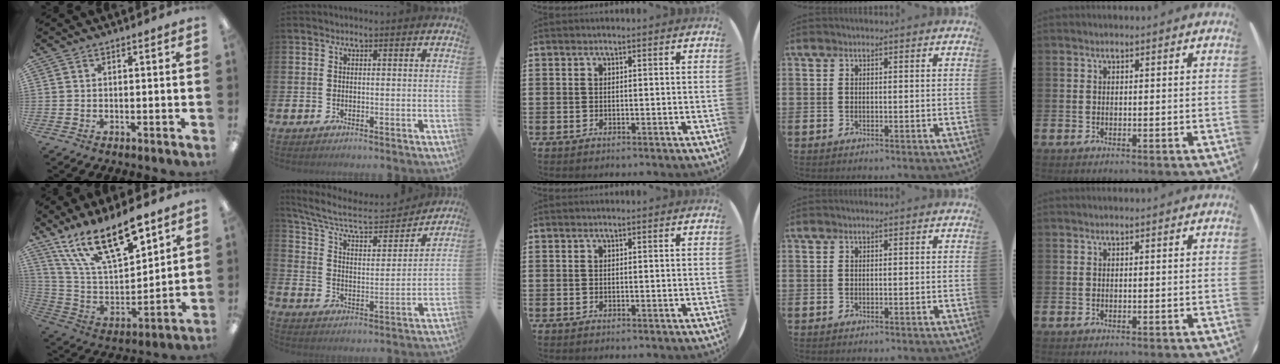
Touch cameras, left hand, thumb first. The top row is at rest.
{"thumb": {"total": 20.0, "force": [13.9, 7.3, 12.3], "torque": [-0.222, -0.081, 0.247]}, "index": {"total": 8.5, "force": [7.2, 2.7, 3.6], "torque": [-0.108, -0.042, 0.121]}}